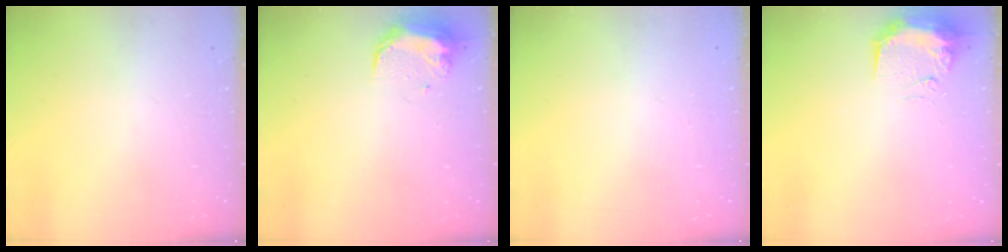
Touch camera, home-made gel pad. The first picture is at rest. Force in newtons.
{"total": 9.2, "press": 9.2, "slide": 0.6}
{"total": 0.0}
{"total": 11.4, "press": 10.0, "slide": 5.4}